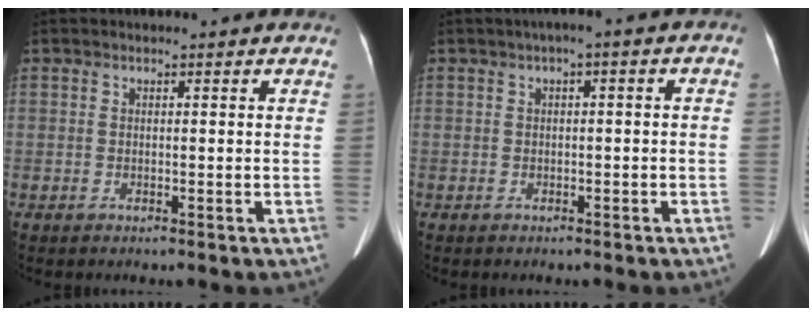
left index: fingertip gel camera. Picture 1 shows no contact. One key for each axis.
{"total": 1.8, "fx": -0.1, "fy": 0.8, "fz": 1.6, "tx": -0.018, "ty": 0.011, "tz": -0.006}